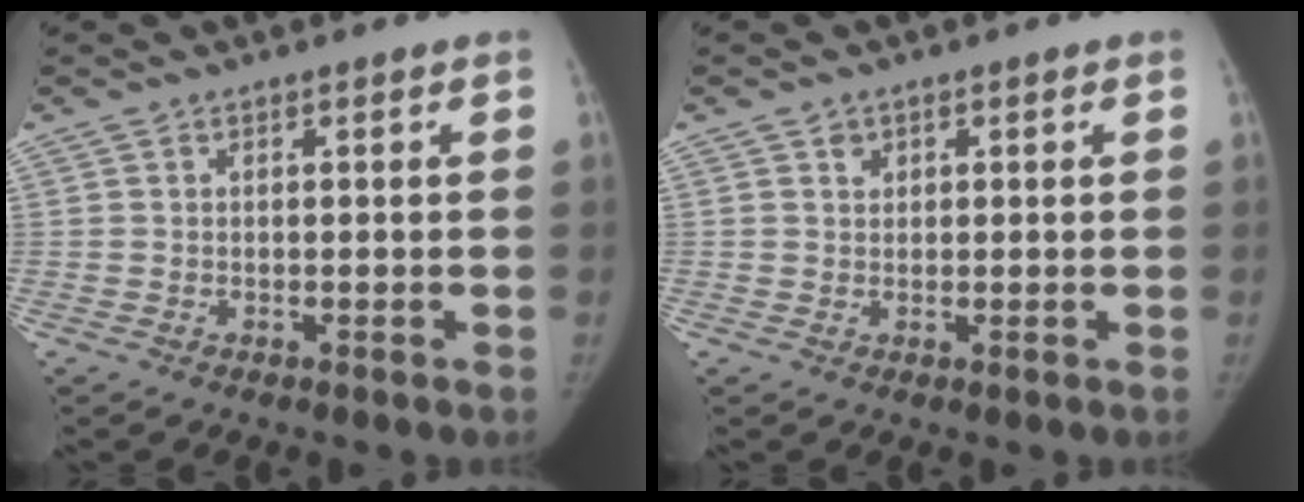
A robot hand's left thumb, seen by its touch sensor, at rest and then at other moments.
{"total": 1.7, "force": [0.8, 1.4, 0.4], "torque": [0.008, -0.003, 0.010]}